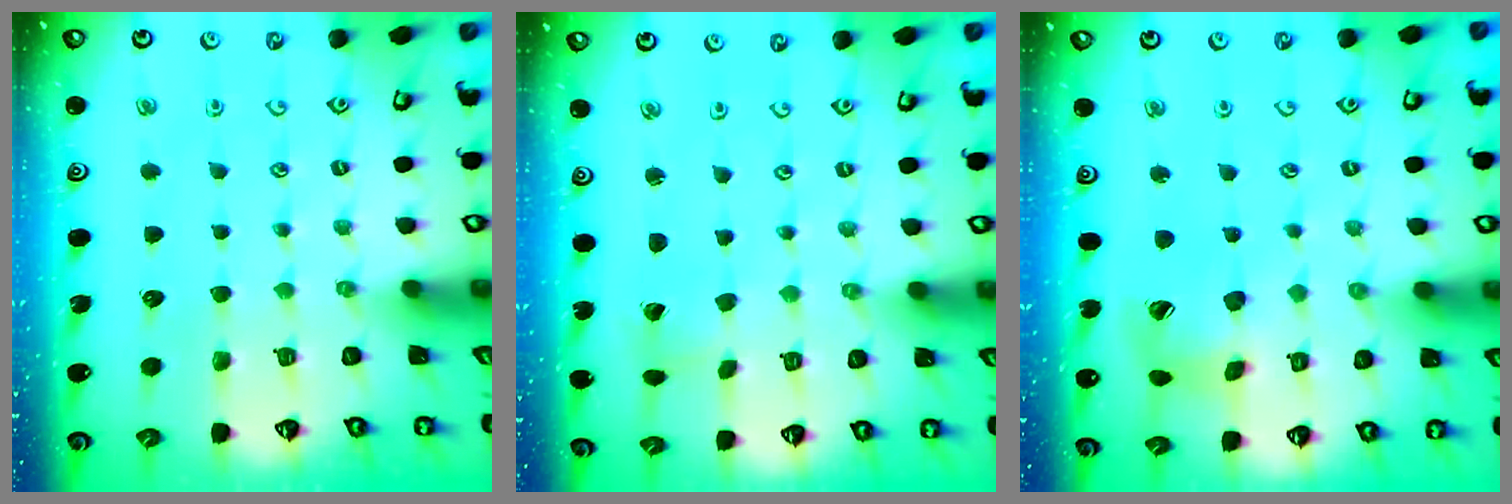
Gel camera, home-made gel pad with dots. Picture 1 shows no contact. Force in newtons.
{"total": 2.4, "press": 2.4, "slide": 0.2}
{"total": 14.6, "press": 14.4, "slide": 2.0}